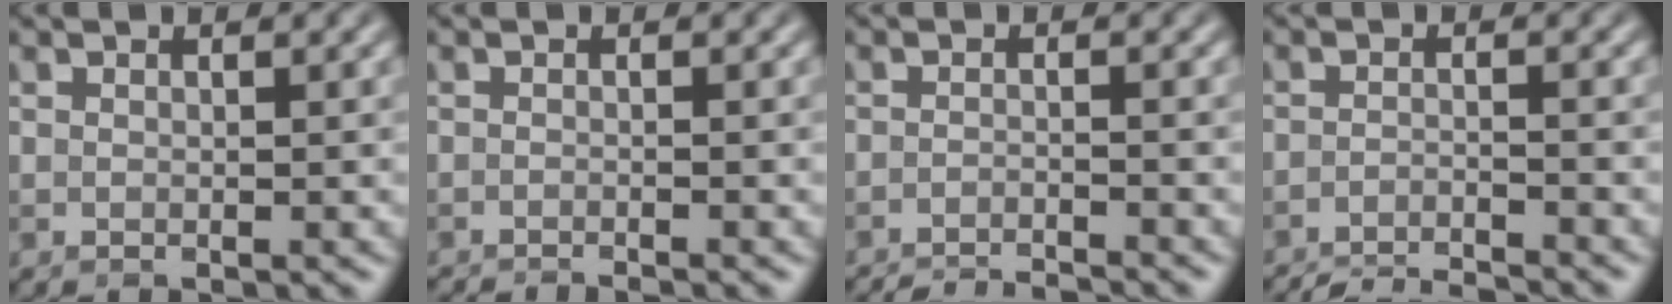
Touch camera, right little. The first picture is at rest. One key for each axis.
{"total": 1.8, "fx": -1.7, "fy": 0.1, "fz": 0.7, "tx": -0.006, "ty": -0.003, "tz": -0.032}
{"total": 5.9, "fx": -5.6, "fy": 0.7, "fz": 1.4, "tx": -0.021, "ty": -0.011, "tz": -0.083}
{"total": 6.8, "fx": -6.5, "fy": 0.8, "fz": 2.0, "tx": -0.034, "ty": -0.015, "tz": -0.101}